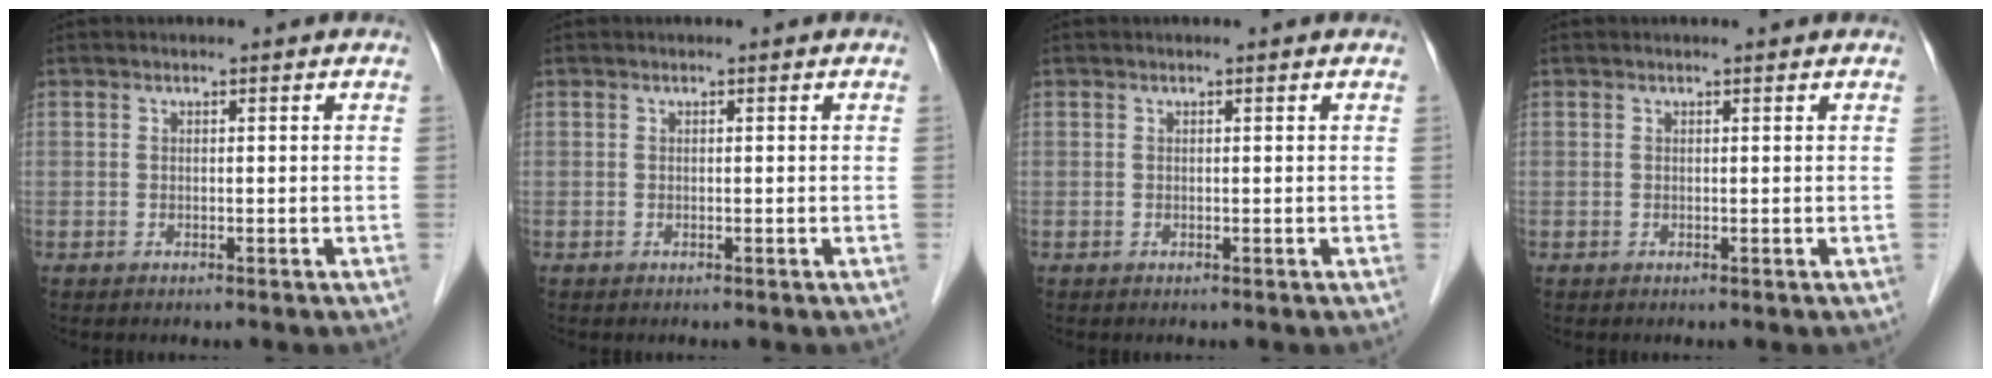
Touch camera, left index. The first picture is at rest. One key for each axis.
{"total": 0.0}
{"total": 0.0}
{"total": 0.0}